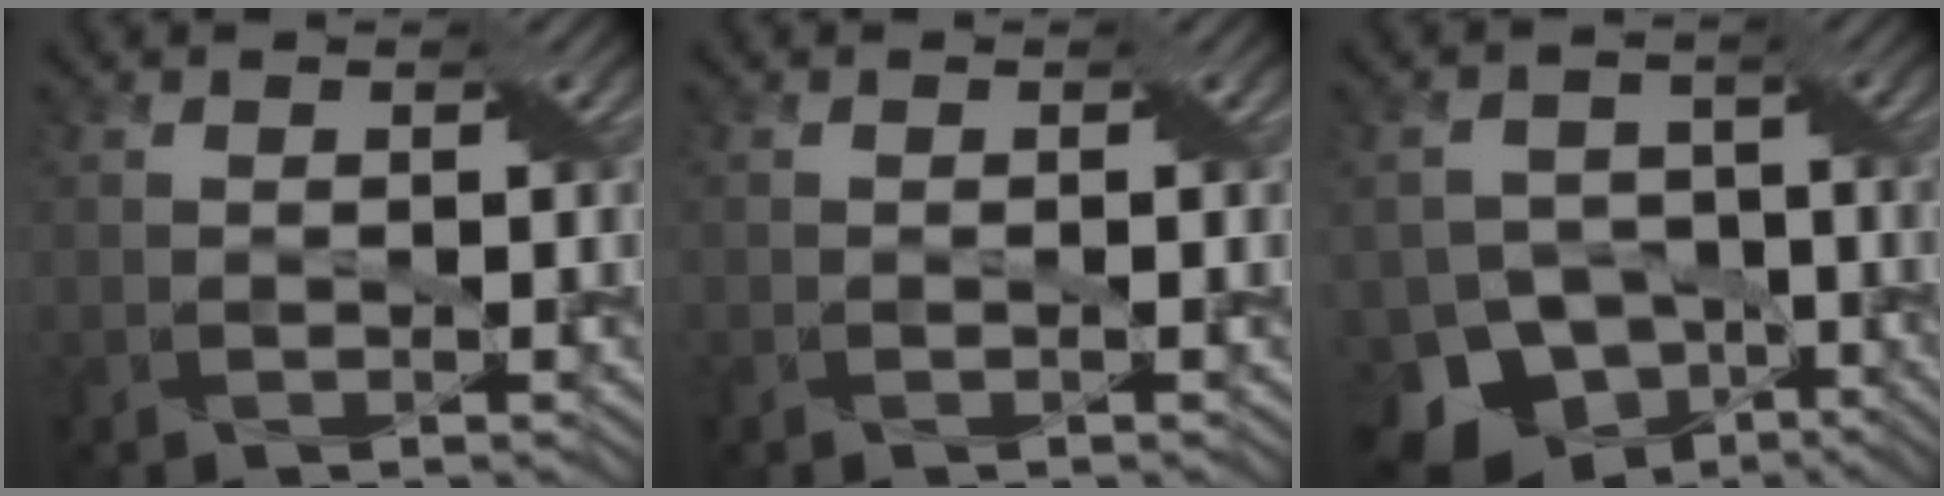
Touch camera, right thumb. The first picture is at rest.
{"total": 0.0}
{"total": 12.4, "force": [-7.7, 9.1, 3.4], "torque": [-0.085, -0.024, -0.126]}